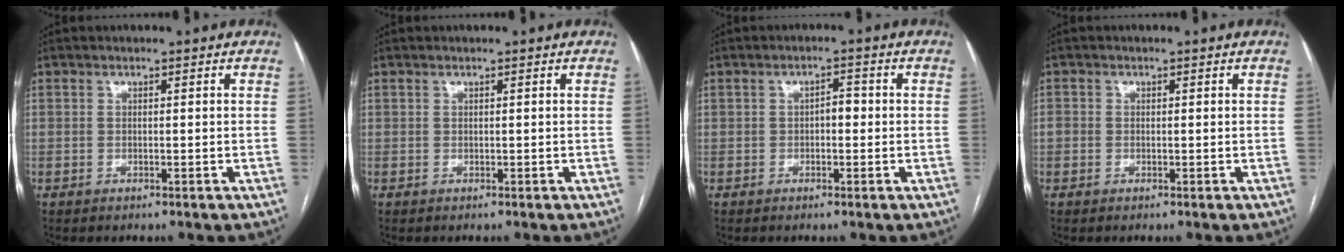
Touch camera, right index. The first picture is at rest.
{"total": 0.0}
{"total": 2.2, "force": [-0.3, 1.1, 1.9], "torque": [-0.024, 0.010, -0.006]}
{"total": 1.4, "force": [-0.2, 1.3, 0.4], "torque": [-0.003, 0.011, -0.002]}